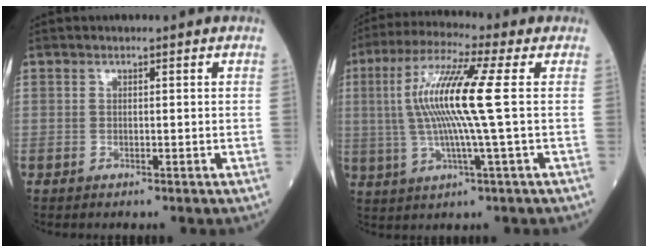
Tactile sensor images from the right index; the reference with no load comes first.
{"total": 12.6, "force": [1.3, -0.7, 12.5], "torque": [-0.260, 0.011, 0.021]}